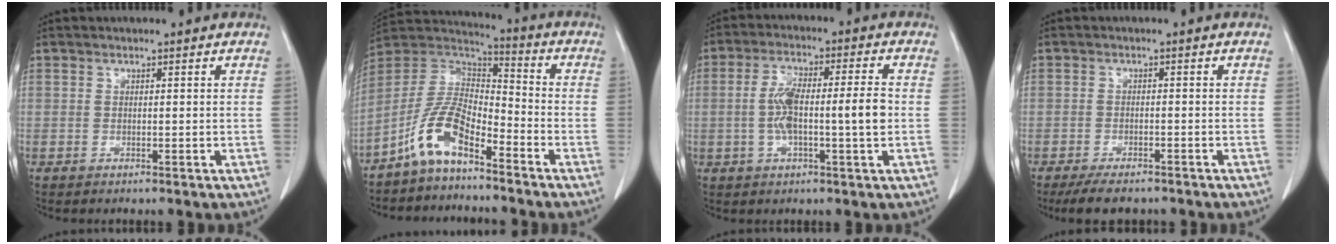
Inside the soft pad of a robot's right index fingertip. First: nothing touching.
{"total": 9.8, "force": [-6.3, 3.2, 6.7], "torque": [-0.154, 0.019, -0.127]}
{"total": 9.0, "force": [-0.6, 1.2, 8.9], "torque": [-0.165, 0.018, -0.011]}
{"total": 5.5, "force": [-4.5, 2.1, 2.3], "torque": [-0.036, -0.006, -0.069]}